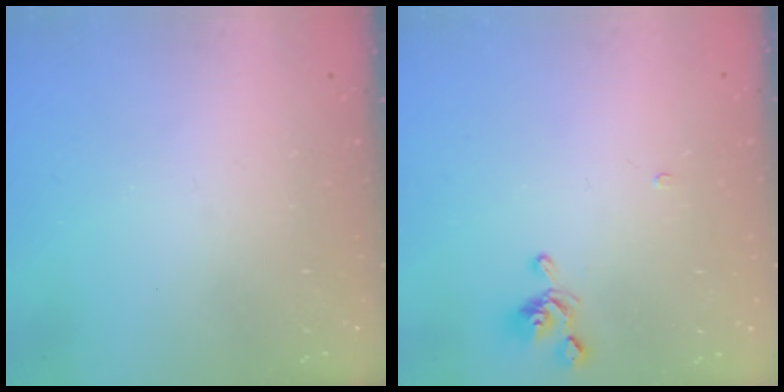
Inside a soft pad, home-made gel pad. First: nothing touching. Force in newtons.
{"total": 2.4, "press": 2.3, "slide": 0.7}